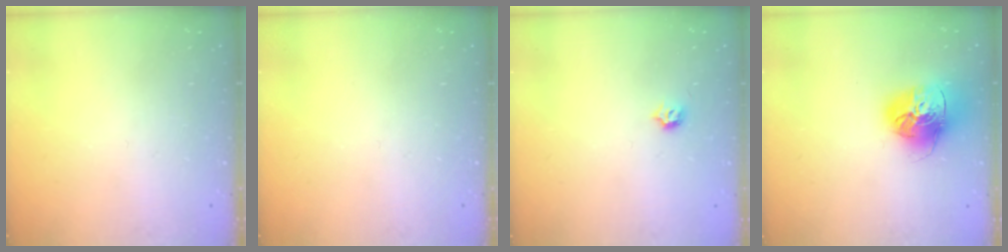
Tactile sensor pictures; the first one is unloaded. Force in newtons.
{"total": 0.0}
{"total": 3.4, "press": 3.3, "slide": 0.5}
{"total": 17.4, "press": 17.3, "slide": 2.1}